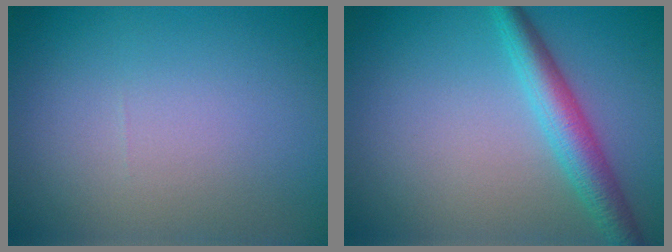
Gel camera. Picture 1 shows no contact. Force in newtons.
{"total": 3.8, "press": 3.8, "slide": 0.0}